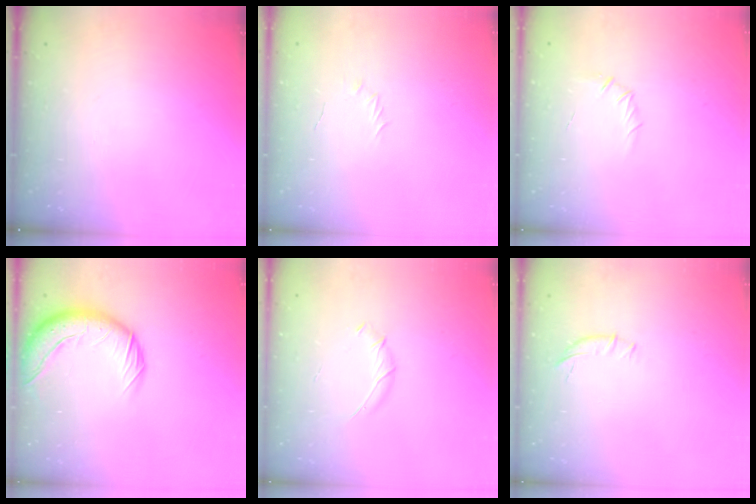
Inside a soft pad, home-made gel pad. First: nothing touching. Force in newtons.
{"total": 2.5, "press": 2.4, "slide": 0.7}
{"total": 4.4, "press": 4.2, "slide": 1.3}
{"total": 13.4, "press": 12.9, "slide": 3.5}
{"total": 3.9, "press": 3.8, "slide": 0.7}
{"total": 5.8, "press": 5.7, "slide": 1.2}